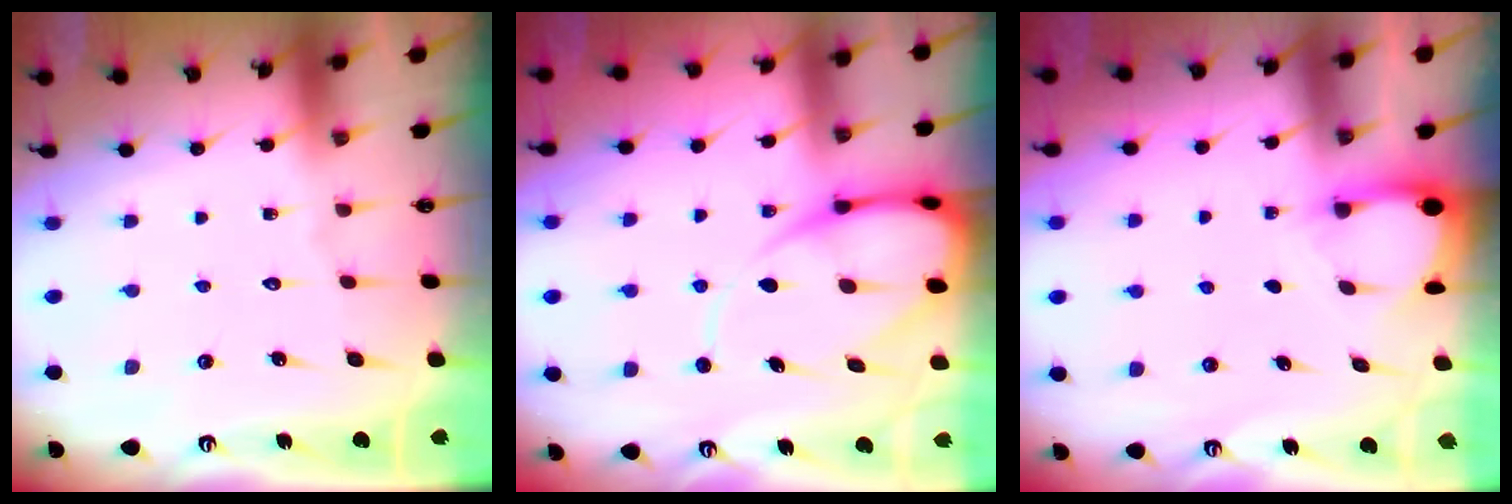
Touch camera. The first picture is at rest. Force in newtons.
{"total": 11.1, "press": 11.0, "slide": 1.2}
{"total": 3.4, "press": 3.3, "slide": 0.4}